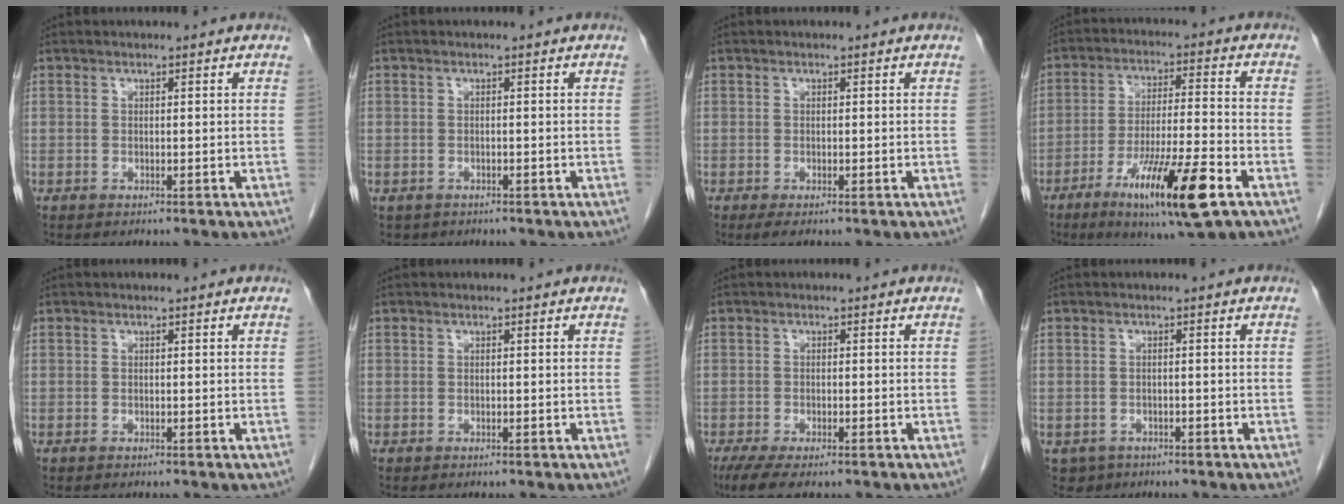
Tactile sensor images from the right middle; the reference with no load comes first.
{"total": 1.5, "force": [-0.9, 1.2, 0.3], "torque": [-0.012, 0.001, -0.009]}
{"total": 1.7, "force": [-0.9, 0.5, 1.4], "torque": [-0.023, -0.003, -0.012]}
{"total": 14.4, "force": [-7.3, 1.0, 12.3], "torque": [-0.219, -0.026, -0.120]}
{"total": 0.0}
{"total": 0.0}
{"total": 6.1, "force": [-4.2, 1.9, 4.0], "torque": [-0.067, -0.014, -0.066]}
{"total": 2.8, "force": [-1.6, 2.3, 0.3], "torque": [-0.005, 0.005, -0.023]}